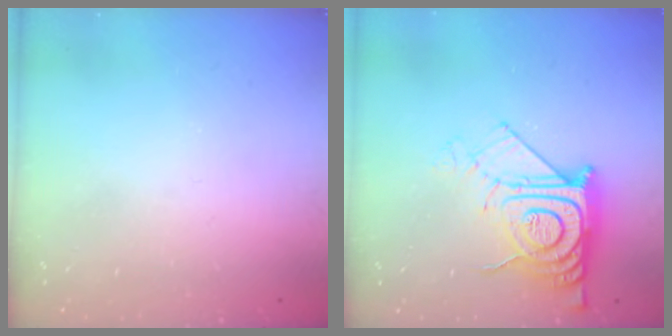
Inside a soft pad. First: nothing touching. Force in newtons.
{"total": 18.7, "press": 18.6, "slide": 1.4}